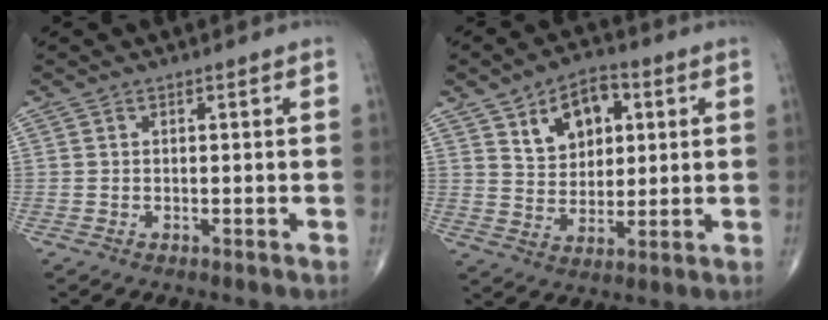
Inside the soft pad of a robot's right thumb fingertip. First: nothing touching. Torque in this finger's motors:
{"motor_torque": [0.40, 2.22, 0.78, 0.89, 0.08]}